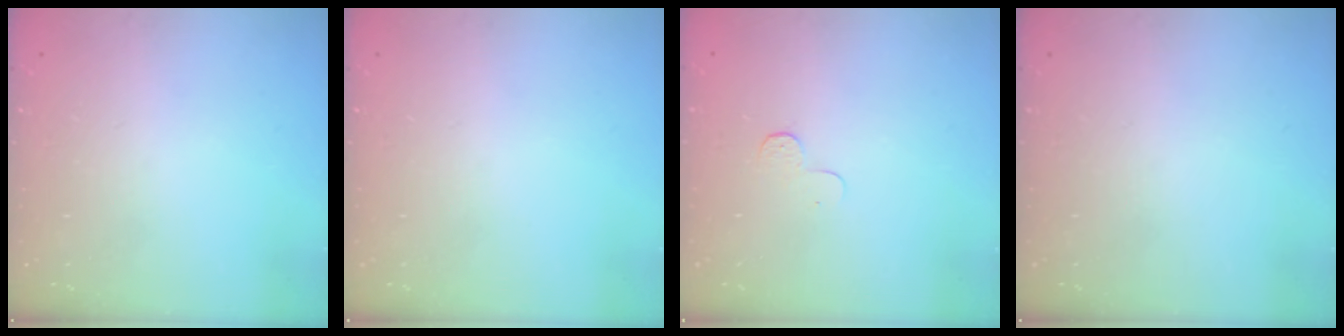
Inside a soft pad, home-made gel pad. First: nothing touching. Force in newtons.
{"total": 0.0}
{"total": 3.9, "press": 3.9, "slide": 0.4}
{"total": 0.0}